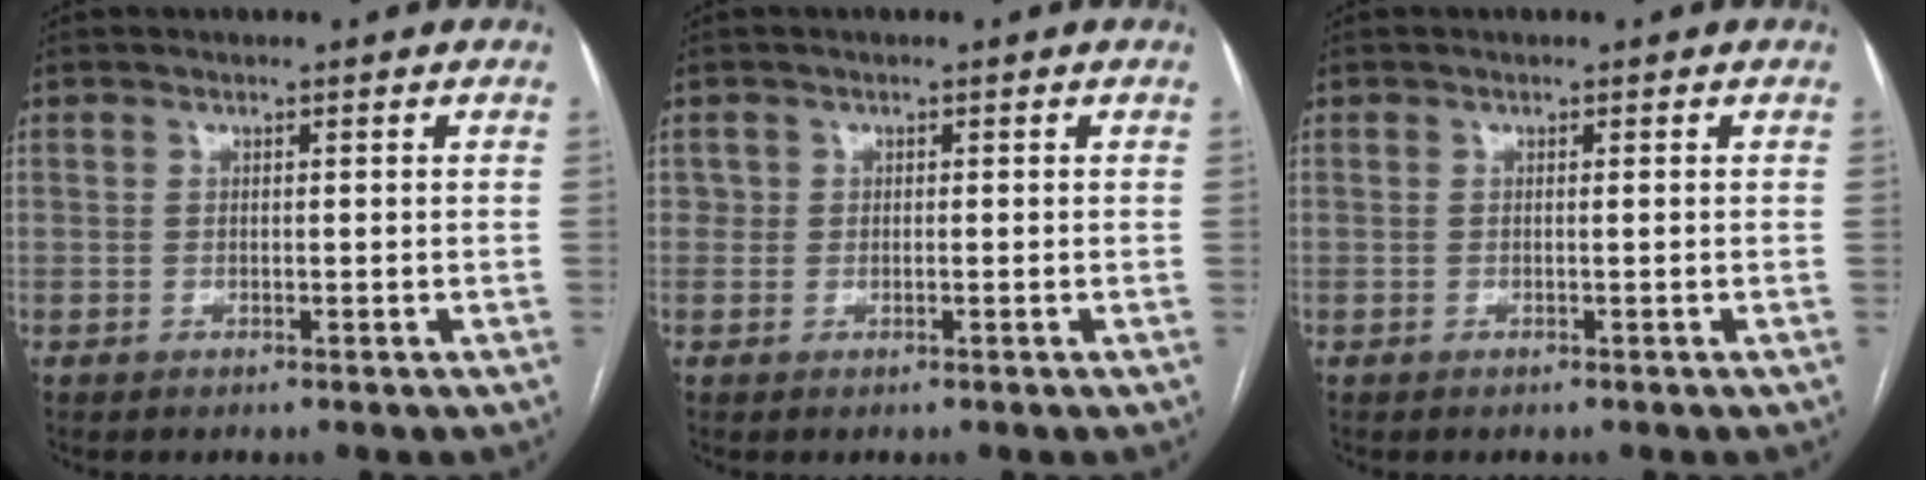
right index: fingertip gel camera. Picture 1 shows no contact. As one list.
[{"total": 0.6, "force": [0.0, 0.6, 0.1], "torque": [0.004, 0.003, -0.003]}, {"total": 0.0}]